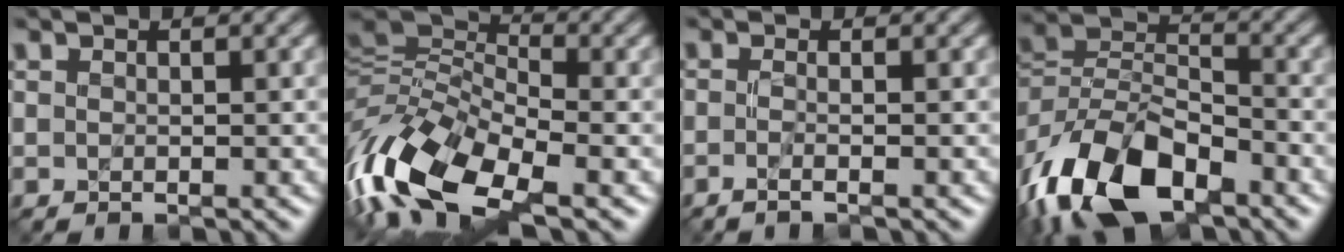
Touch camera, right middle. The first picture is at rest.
{"total": 12.0, "force": [-5.7, 5.3, 9.0], "torque": [-0.188, -0.002, -0.119]}
{"total": 2.1, "force": [-0.5, 0.9, 1.8], "torque": [-0.015, -0.008, -0.020]}
{"total": 12.4, "force": [-7.4, 6.3, 7.7], "torque": [-0.154, -0.004, -0.149]}